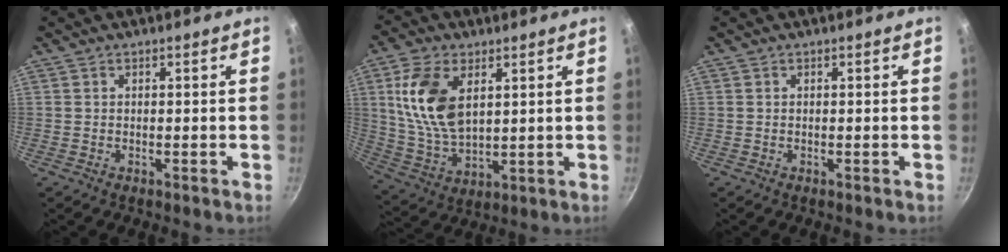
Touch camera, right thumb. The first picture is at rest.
{"total": 14.0, "force": [4.2, 8.0, 10.7], "torque": [-0.197, -0.020, 0.092]}
{"total": 0.0}